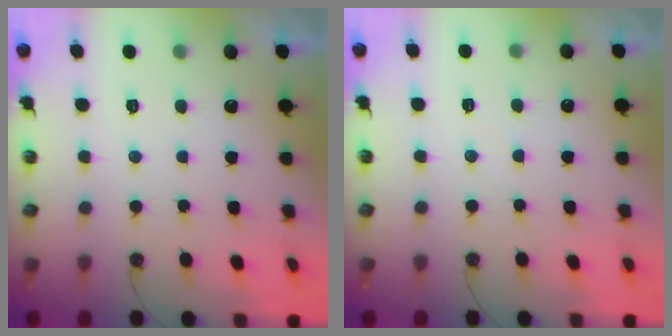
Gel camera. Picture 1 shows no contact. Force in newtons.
{"total": 2.9, "press": 2.9, "slide": 0.4}